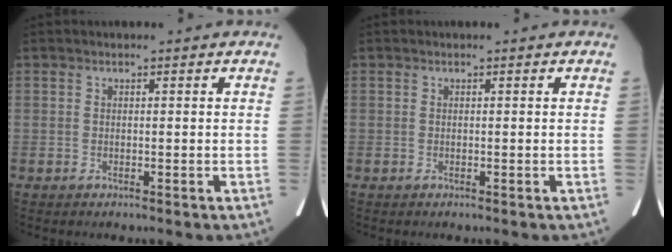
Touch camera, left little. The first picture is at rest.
{"total": 0.0}